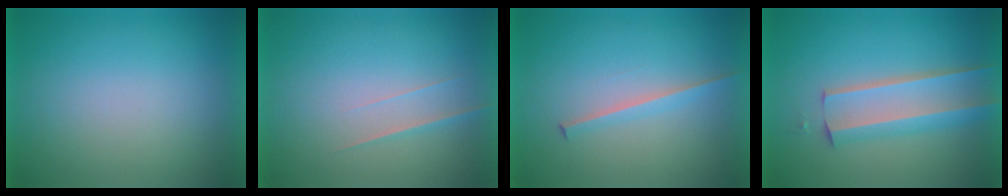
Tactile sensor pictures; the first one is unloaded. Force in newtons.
{"total": 1.9}
{"total": 1.6}
{"total": 4.1}